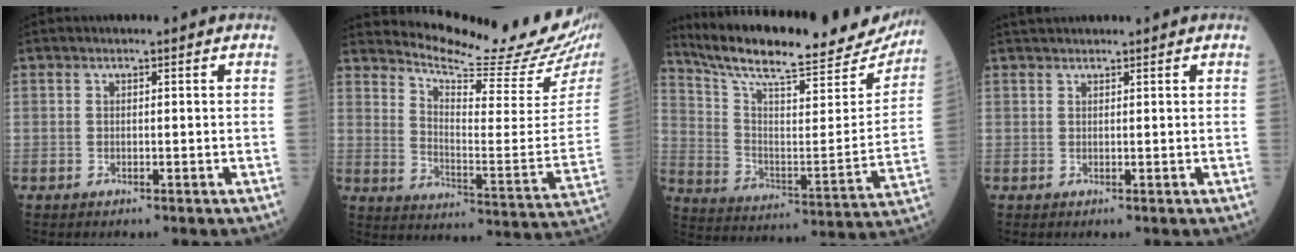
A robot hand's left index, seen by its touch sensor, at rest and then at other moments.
{"total": 19.8, "force": [18.6, -0.5, 6.8], "torque": [-0.114, -0.113, 0.246]}
{"total": 26.8, "force": [24.2, 4.3, 10.8], "torque": [-0.176, -0.055, 0.336]}
{"total": 3.4, "force": [3.2, 0.4, 1.1], "torque": [-0.006, 0.034, 0.051]}